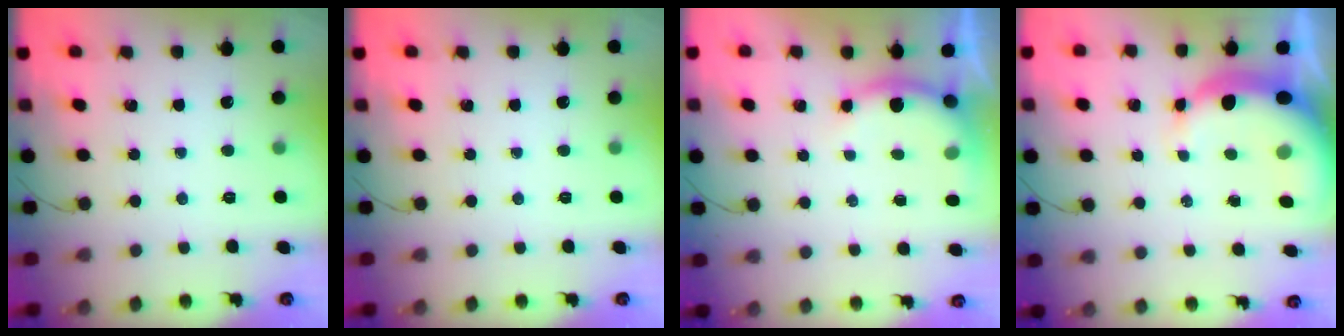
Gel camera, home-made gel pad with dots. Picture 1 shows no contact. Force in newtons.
{"total": 0.0}
{"total": 6.0, "press": 6.0, "slide": 0.1}
{"total": 7.4, "press": 7.2, "slide": 1.7}